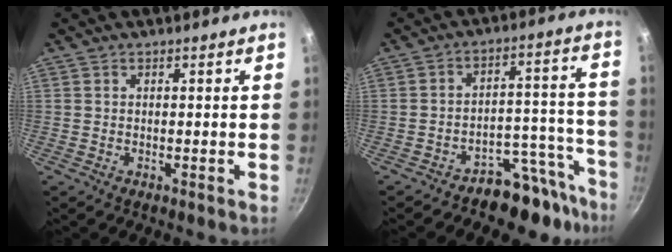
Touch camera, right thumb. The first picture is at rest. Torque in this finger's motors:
{"motor_torque": [0.57, -0.77, -0.06, -0.10, 0.04]}